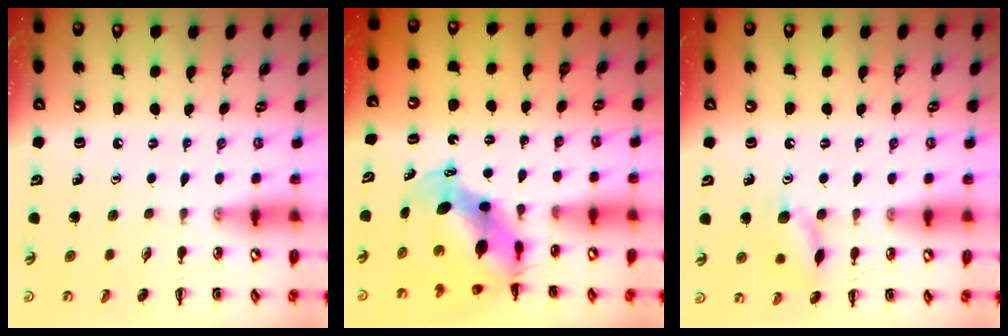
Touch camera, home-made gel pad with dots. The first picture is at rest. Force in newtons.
{"total": 8.0, "press": 7.8, "slide": 1.9}
{"total": 9.5, "press": 9.5, "slide": 0.5}